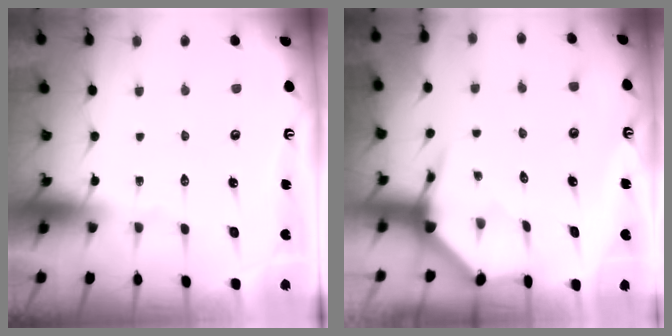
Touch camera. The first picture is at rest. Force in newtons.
{"total": 3.9, "press": 3.9, "slide": 0.5}